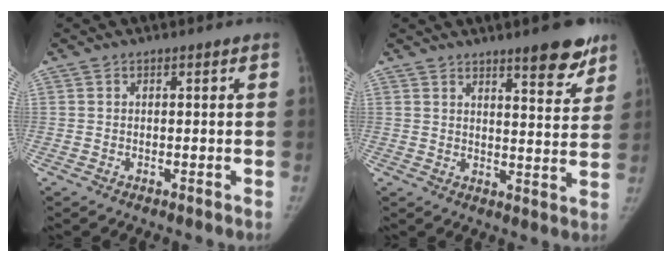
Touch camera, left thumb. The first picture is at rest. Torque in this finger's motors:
{"motor_torque": [0.11, 0.04, 0.73, -0.55, 0.02]}